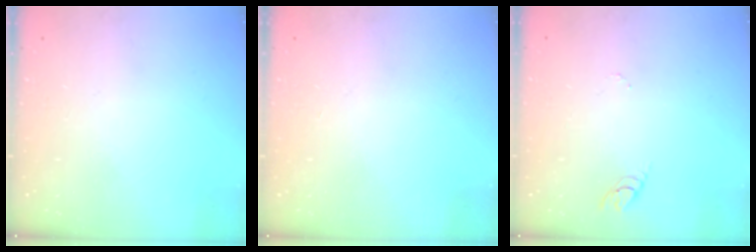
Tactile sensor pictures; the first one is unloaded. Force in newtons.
{"total": 0.0}
{"total": 2.7, "press": 2.7, "slide": 0.2}